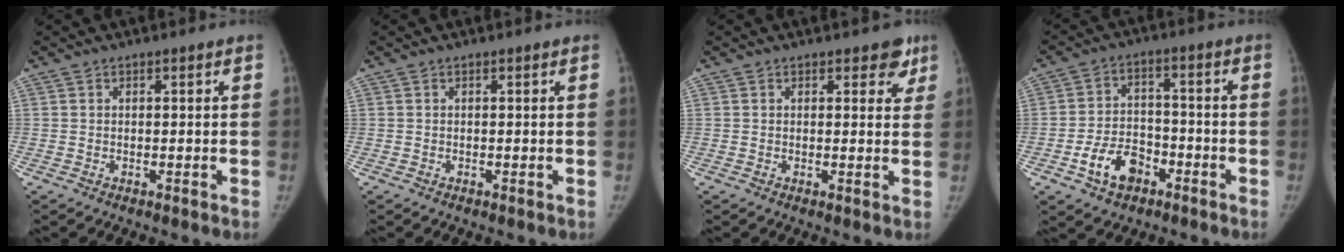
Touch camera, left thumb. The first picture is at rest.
{"total": 0.0}
{"total": 3.7, "force": [2.4, 2.2, 1.7], "torque": [0.019, -0.008, 0.024]}
{"total": 8.7, "force": [-4.4, 5.8, 4.8], "torque": [-0.066, 0.030, -0.075]}